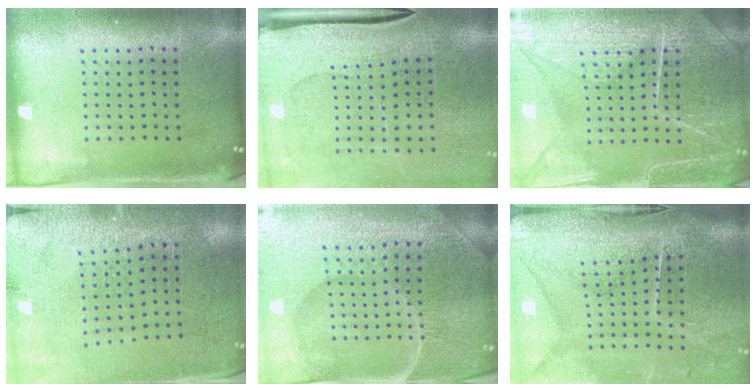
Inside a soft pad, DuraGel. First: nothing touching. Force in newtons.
{"total": 3.8, "press": 3.1, "slide": 2.1}
{"total": 7.2, "press": 7.1, "slide": 0.9}
{"total": 2.8, "press": 2.8, "slide": 0.2}
{"total": 5.7, "press": 5.3, "slide": 2.2}
{"total": 4.8, "press": 3.8, "slide": 3.0}